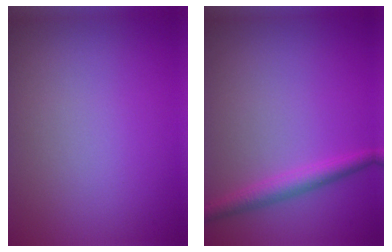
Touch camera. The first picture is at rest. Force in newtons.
{"total": 2.4, "press": 2.4, "slide": 0.1}